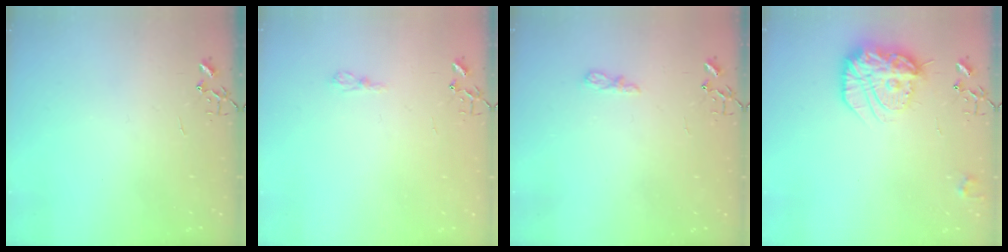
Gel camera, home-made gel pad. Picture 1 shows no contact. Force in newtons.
{"total": 6.6, "press": 6.5, "slide": 1.2}
{"total": 6.2, "press": 6.1, "slide": 0.7}
{"total": 19.8, "press": 19.7, "slide": 1.6}